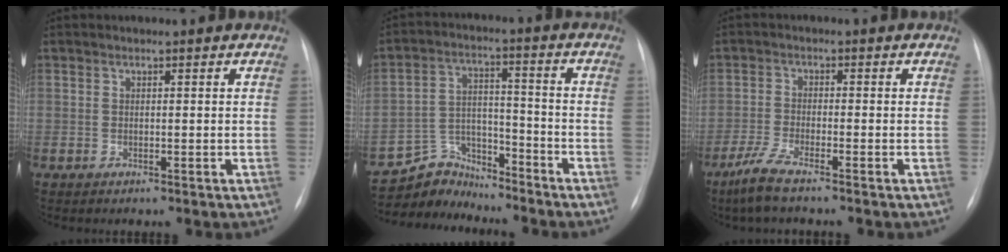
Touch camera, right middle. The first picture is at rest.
{"total": 7.7, "force": [-7.3, 2.3, -1.1], "torque": [0.019, 0.029, -0.135]}
{"total": 4.6, "force": [-3.5, 0.2, 2.9], "torque": [-0.074, -0.012, -0.076]}